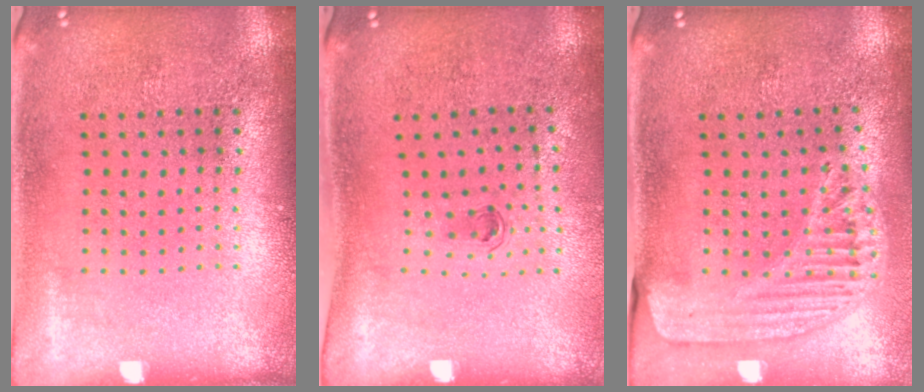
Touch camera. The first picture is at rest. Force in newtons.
{"total": 0.6, "press": 0.3, "slide": 0.5}
{"total": 1.5, "press": 1.5, "slide": 0.2}